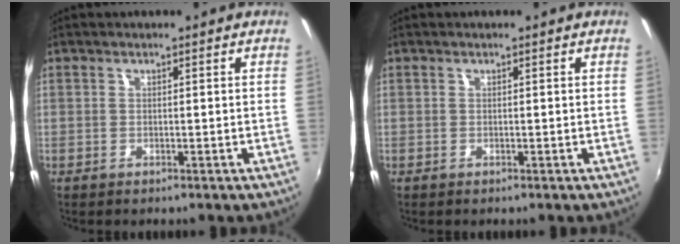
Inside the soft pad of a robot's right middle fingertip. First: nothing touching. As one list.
[{"total": 0.0}]